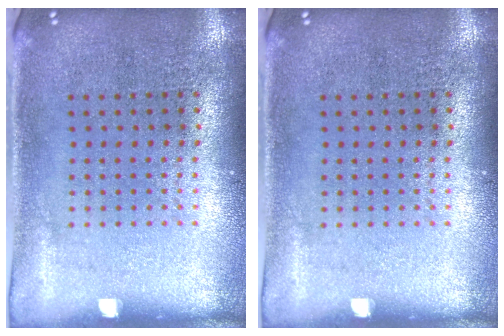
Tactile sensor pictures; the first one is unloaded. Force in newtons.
{"total": 0.0}